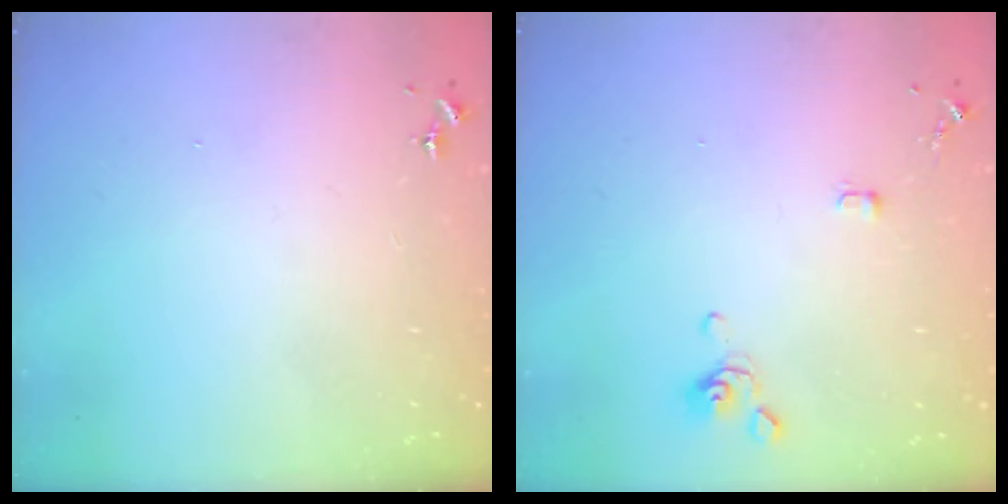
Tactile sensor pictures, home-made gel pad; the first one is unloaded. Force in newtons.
{"total": 3.3, "press": 3.2, "slide": 0.7}